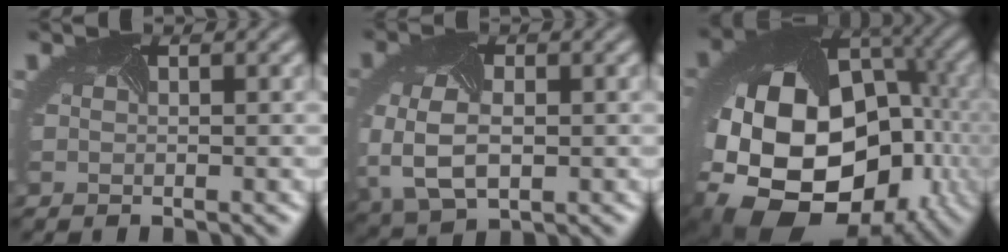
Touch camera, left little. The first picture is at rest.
{"total": 5.8, "force": [-0.9, 3.9, 4.2], "torque": [-0.119, -0.018, -0.008]}
{"total": 21.7, "force": [-5.1, 16.8, 12.8], "torque": [-0.225, -0.055, -0.092]}